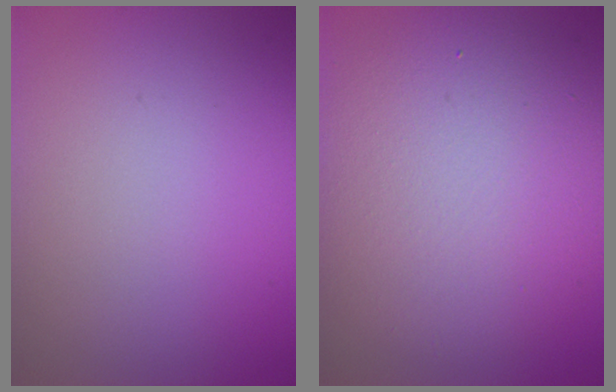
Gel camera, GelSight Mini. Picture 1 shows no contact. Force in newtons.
{"total": 9.3, "press": 9.3, "slide": 0.5}